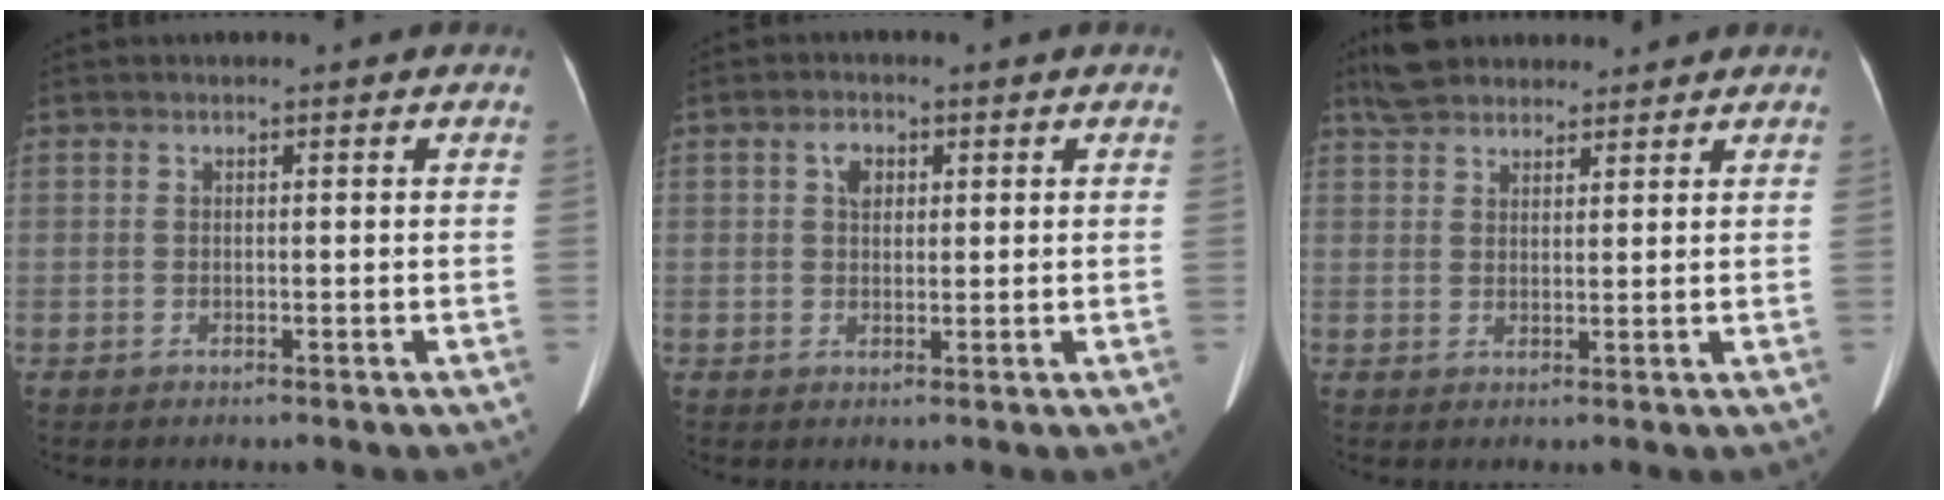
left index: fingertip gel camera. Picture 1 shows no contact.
{"total": 2.6, "force": [1.0, 1.8, 1.7], "torque": [-0.030, 0.012, 0.016]}
{"total": 8.1, "force": [7.0, 2.8, 3.1], "torque": [-0.053, 0.033, 0.127]}